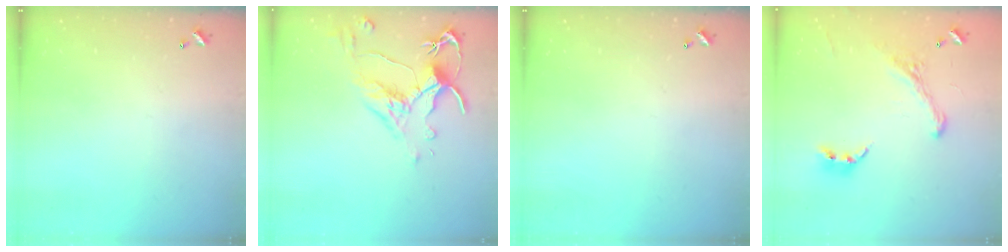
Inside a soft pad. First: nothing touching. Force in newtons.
{"total": 2.5, "press": 2.1, "slide": 1.2}
{"total": 0.0}
{"total": 2.9, "press": 2.7, "slide": 1.2}